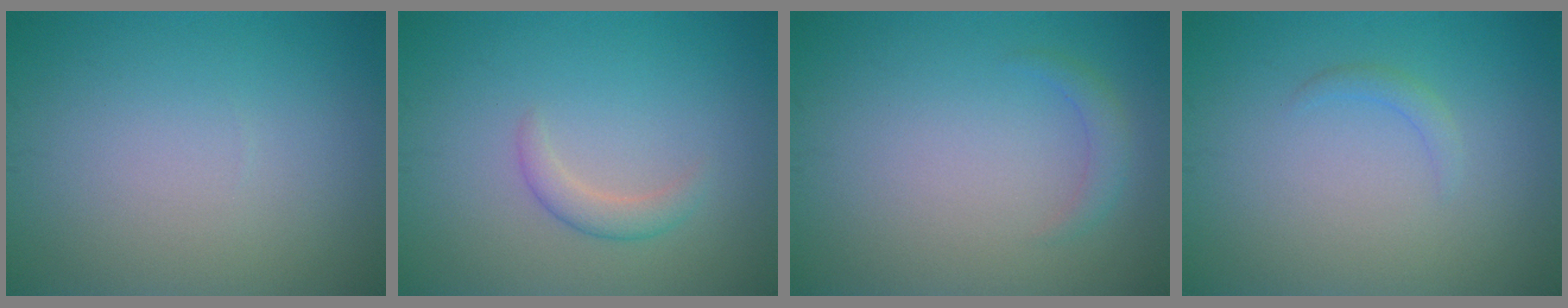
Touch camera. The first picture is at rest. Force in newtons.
{"total": 1.7, "press": 1.7, "slide": 0.1}
{"total": 1.3, "press": 1.3, "slide": 0.1}
{"total": 0.9, "press": 0.9, "slide": 0.0}